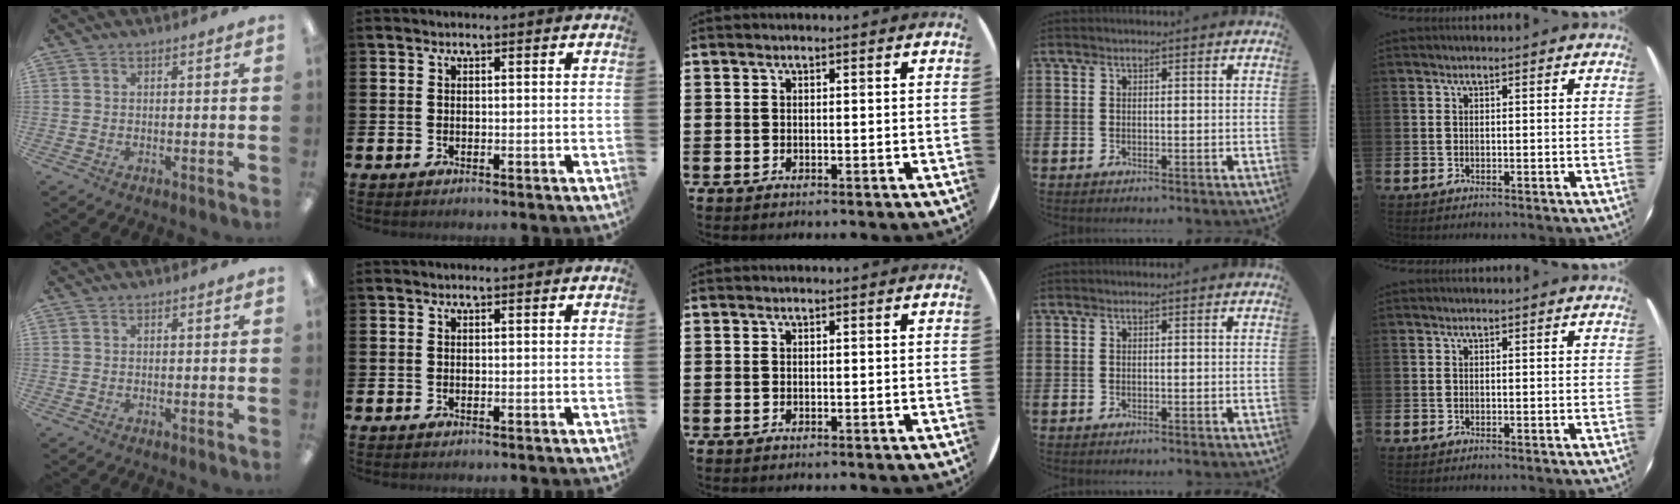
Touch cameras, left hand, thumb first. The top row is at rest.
{}